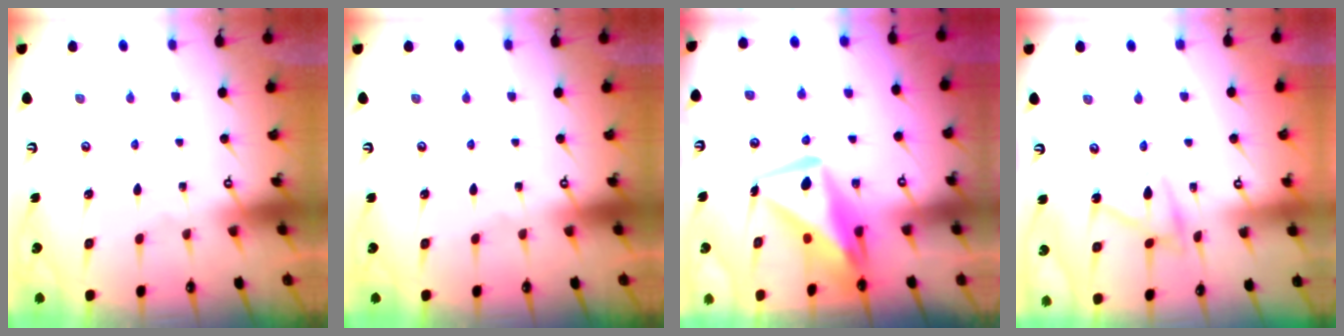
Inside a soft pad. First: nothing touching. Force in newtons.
{"total": 0.0}
{"total": 13.0, "press": 12.9, "slide": 1.1}
{"total": 10.5, "press": 10.5, "slide": 0.3}